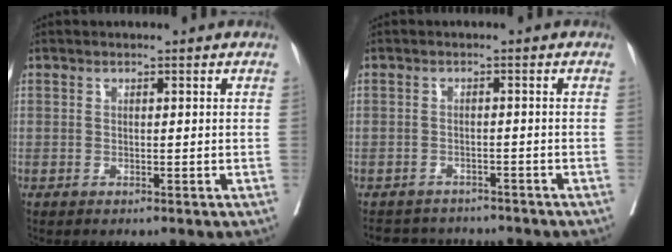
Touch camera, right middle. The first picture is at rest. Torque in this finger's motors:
{"motor_torque": [0.53, -0.54, 0.09, 0.02]}